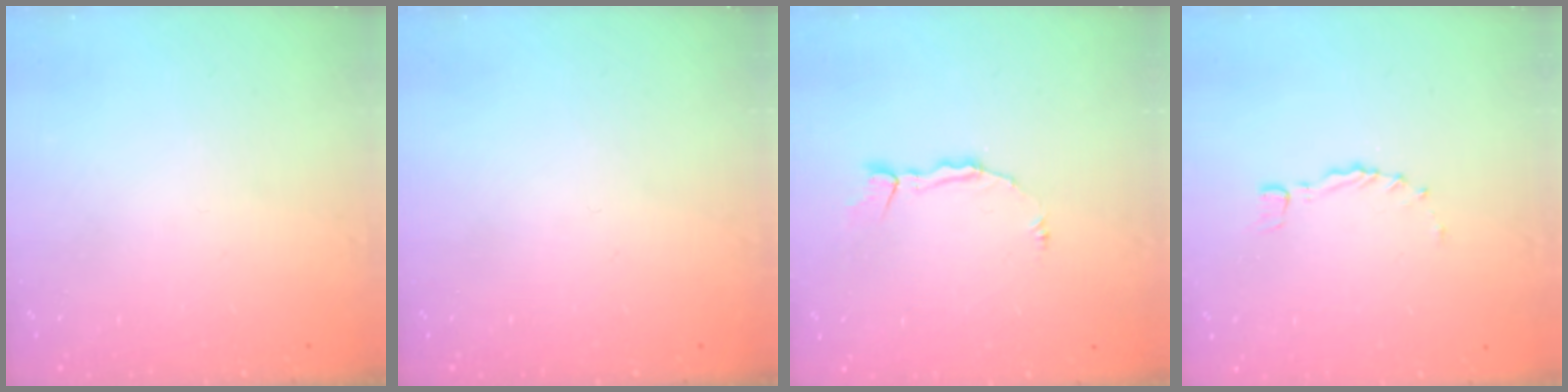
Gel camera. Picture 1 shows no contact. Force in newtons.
{"total": 0.0}
{"total": 3.5, "press": 3.5, "slide": 0.2}
{"total": 0.0}